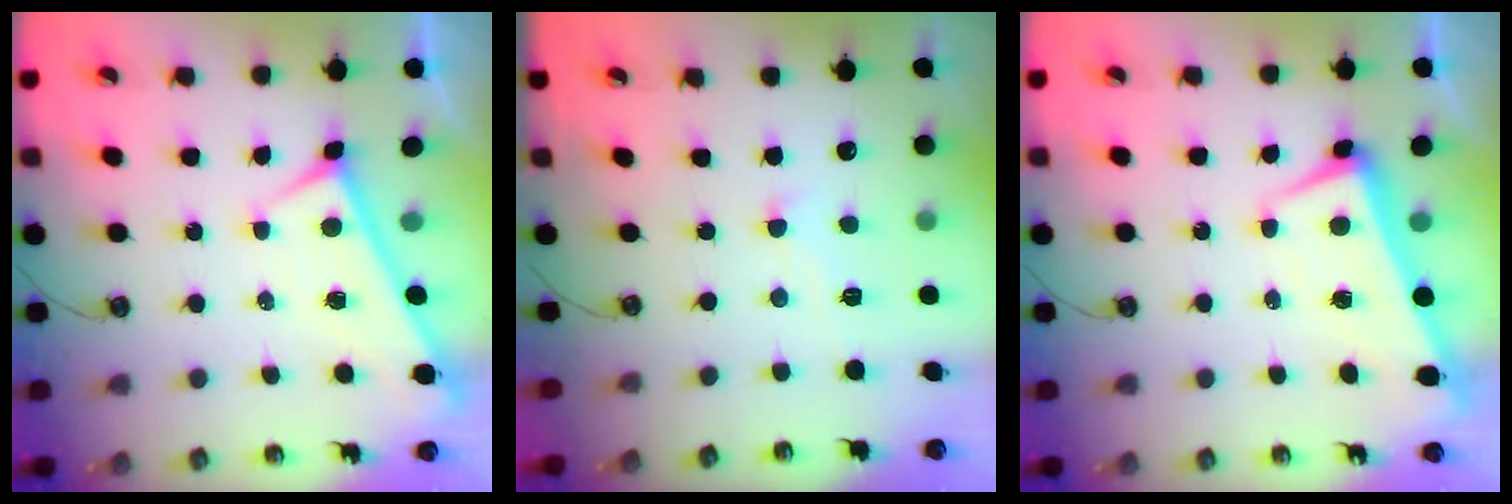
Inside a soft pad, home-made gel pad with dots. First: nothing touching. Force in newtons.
{"total": 0.7, "press": 0.3, "slide": 0.7}
{"total": 2.5, "press": 2.4, "slide": 0.4}